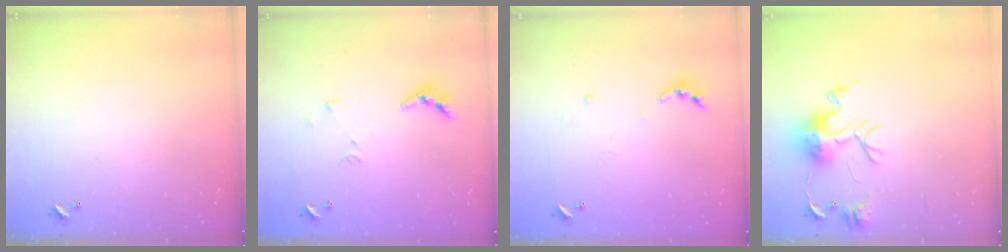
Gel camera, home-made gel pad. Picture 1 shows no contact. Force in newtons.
{"total": 8.1, "press": 8.1, "slide": 0.7}
{"total": 3.8, "press": 3.8, "slide": 0.3}
{"total": 10.5, "press": 10.5, "slide": 1.0}